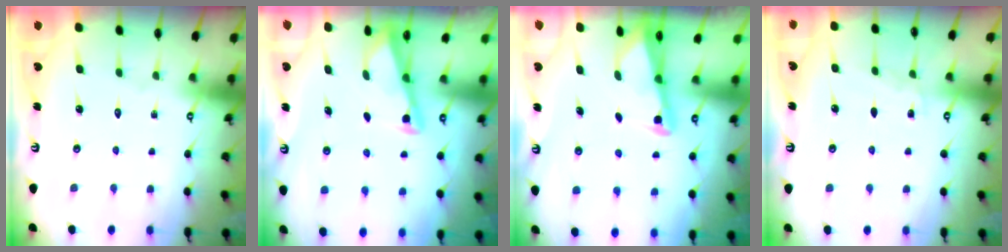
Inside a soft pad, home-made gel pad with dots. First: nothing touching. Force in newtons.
{"total": 2.7, "press": 2.7, "slide": 0.3}
{"total": 2.0, "press": 2.0, "slide": 0.3}
{"total": 4.8, "press": 4.7, "slide": 0.4}